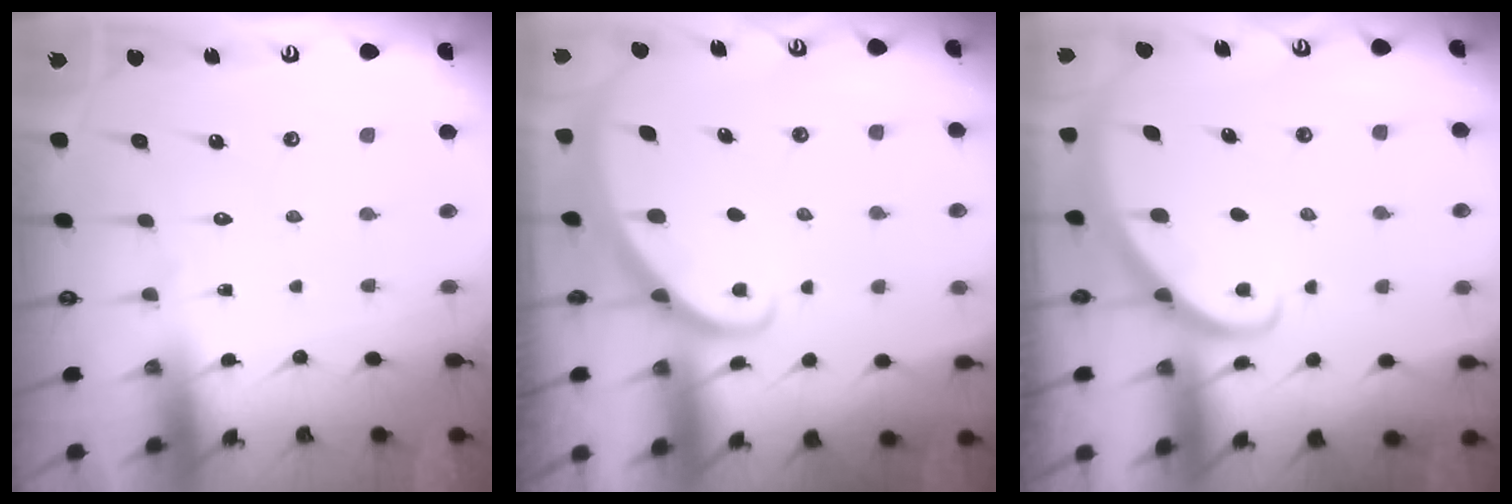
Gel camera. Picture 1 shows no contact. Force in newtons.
{"total": 1.8, "press": 1.8, "slide": 0.0}
{"total": 2.8, "press": 2.8, "slide": 0.2}